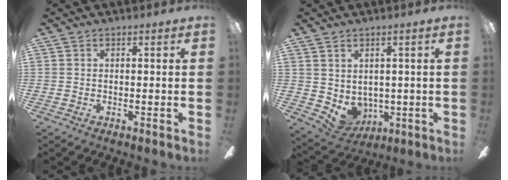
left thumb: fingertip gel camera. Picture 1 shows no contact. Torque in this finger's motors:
{"motor_torque": [0.56, 0.56, -0.15, 0.11, 0.05]}